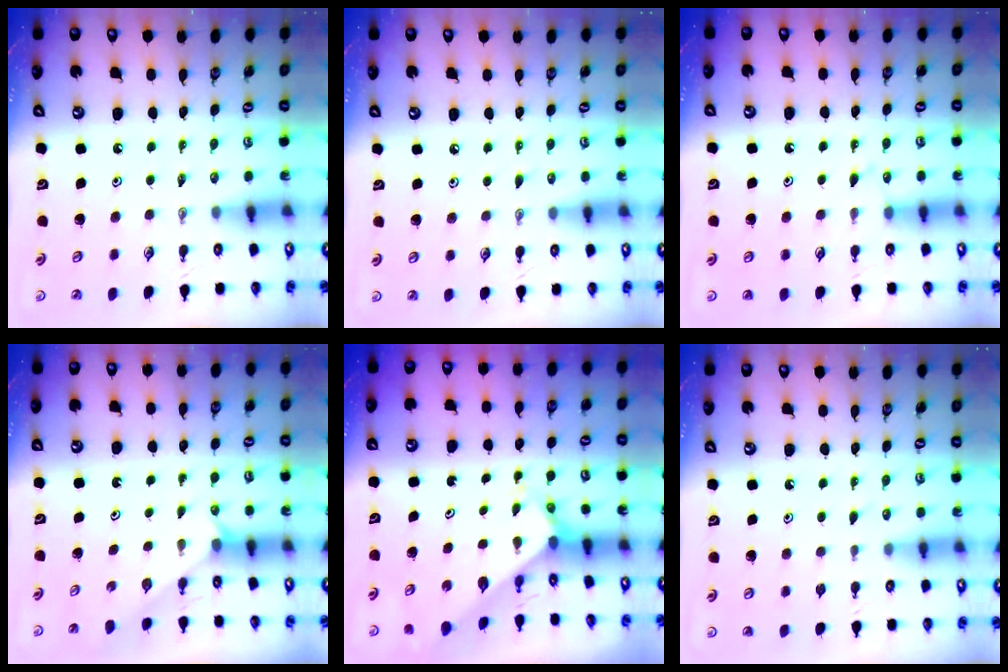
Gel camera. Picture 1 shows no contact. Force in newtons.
{"total": 2.7, "press": 2.6, "slide": 0.3}
{"total": 5.5, "press": 5.5, "slide": 0.7}
{"total": 1.8, "press": 1.8, "slide": 0.2}
{"total": 2.5, "press": 2.5, "slide": 0.2}
{"total": 6.2, "press": 6.1, "slide": 0.5}